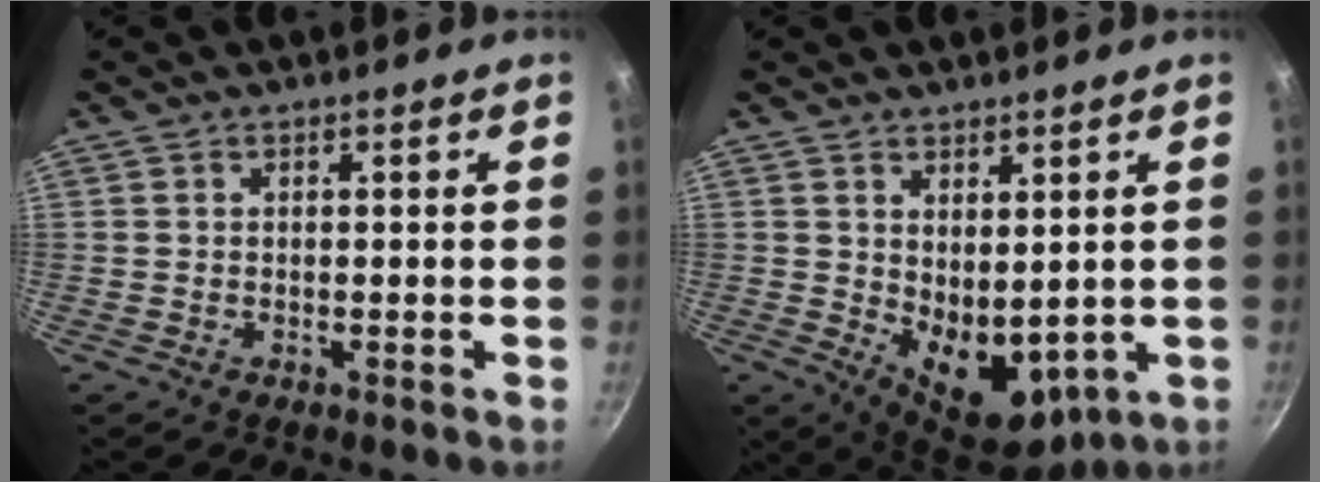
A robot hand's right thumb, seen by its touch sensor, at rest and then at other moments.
{"total": 10.3, "force": [1.1, 6.3, 8.1], "torque": [-0.097, -0.033, 0.040]}